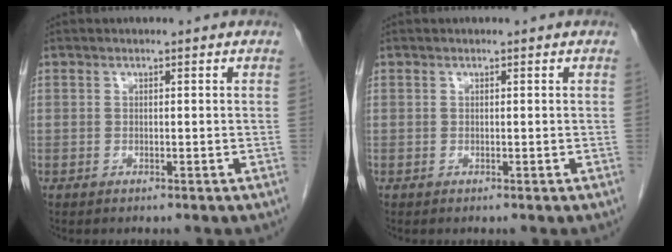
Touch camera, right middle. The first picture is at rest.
{"total": 0.0}